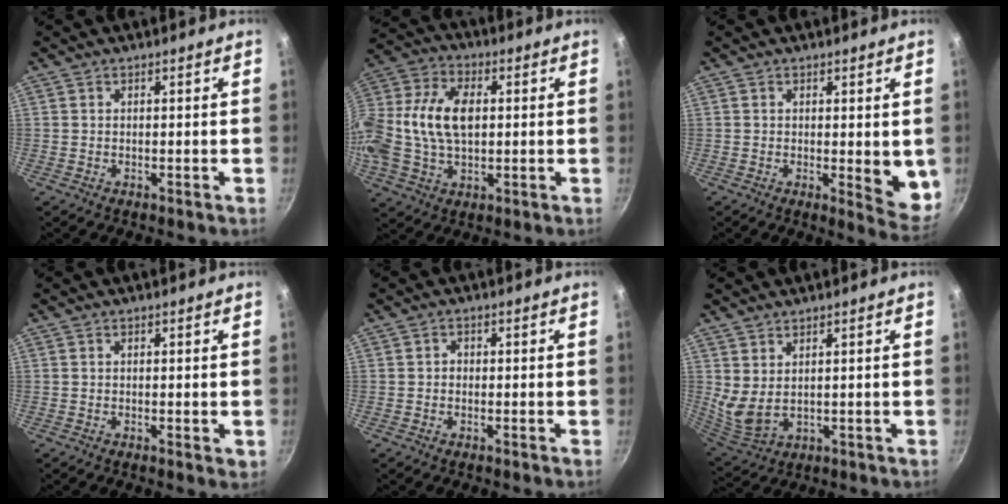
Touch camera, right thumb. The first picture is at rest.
{"total": 17.2, "force": [1.2, 11.0, 13.2], "torque": [-0.261, 0.026, 0.011]}
{"total": 6.9, "force": [0.1, 2.7, 6.4], "torque": [-0.069, -0.016, 0.004]}
{"total": 1.2, "force": [0.0, 0.5, 1.1], "torque": [-0.014, -0.002, -0.002]}
{"total": 1.2, "force": [-0.1, 1.1, 0.5], "torque": [-0.007, 0.004, -0.004]}
{"total": 5.7, "force": [2.5, 3.0, 4.1], "torque": [-0.073, -0.030, 0.063]}